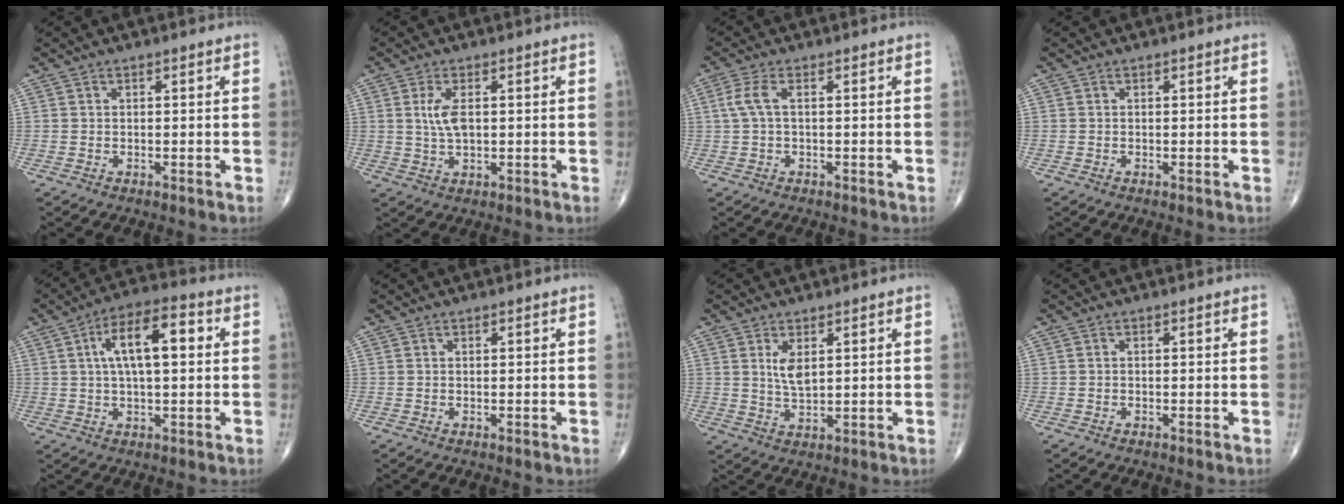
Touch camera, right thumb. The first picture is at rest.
{"total": 3.5, "force": [0.6, 1.4, 3.1], "torque": [-0.067, -0.001, 0.015]}
{"total": 3.4, "force": [0.5, 1.2, 3.2], "torque": [-0.088, 0.011, 0.009]}
{"total": 0.0}
{"total": 11.6, "force": [2.3, 4.7, 10.4], "torque": [-0.173, 0.022, 0.033]}
{"total": 0.0}
{"total": 4.2, "force": [1.5, 1.8, 3.5], "torque": [-0.062, -0.014, 0.034]}
{"total": 0.0}